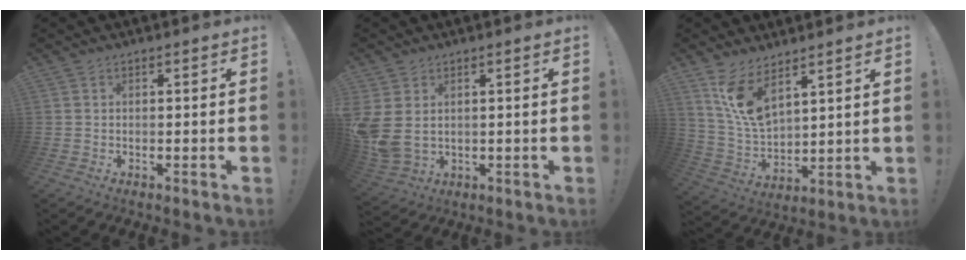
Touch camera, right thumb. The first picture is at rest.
{"total": 7.1, "force": [1.7, 4.9, 4.9], "torque": [-0.108, -0.017, 0.040]}
{"total": 11.9, "force": [8.2, 5.1, 7.0], "torque": [-0.144, -0.051, 0.157]}